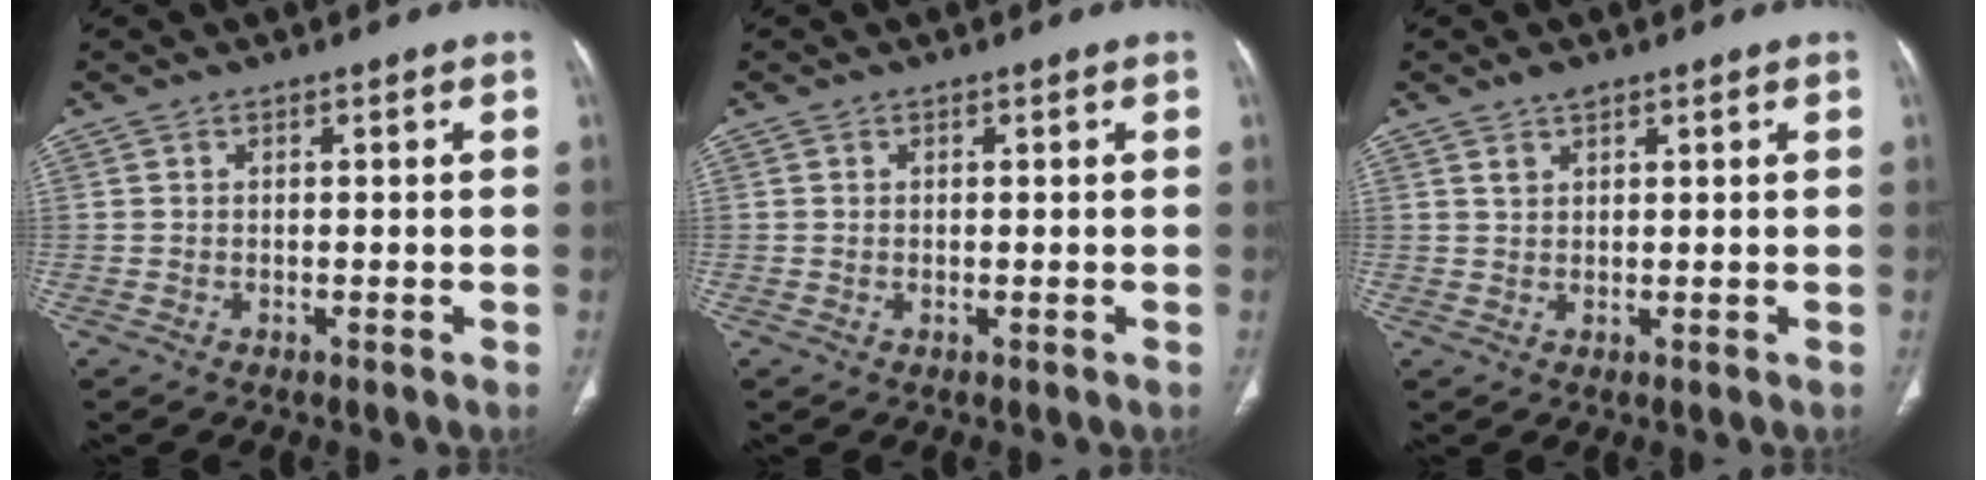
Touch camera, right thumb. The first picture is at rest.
{"total": 0.0}
{"total": 1.9, "force": [1.6, 0.8, 0.8], "torque": [-0.012, -0.009, 0.031]}